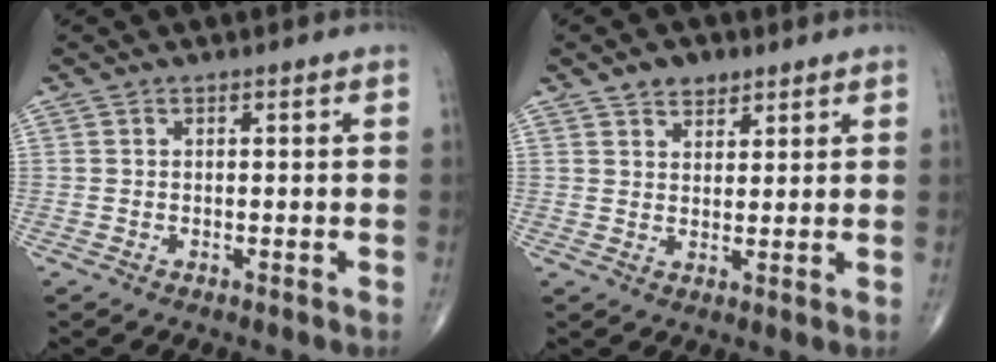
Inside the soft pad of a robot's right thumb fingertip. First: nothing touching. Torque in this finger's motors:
{"motor_torque": [-0.04, -0.04, -0.11, 0.11, 0.00]}